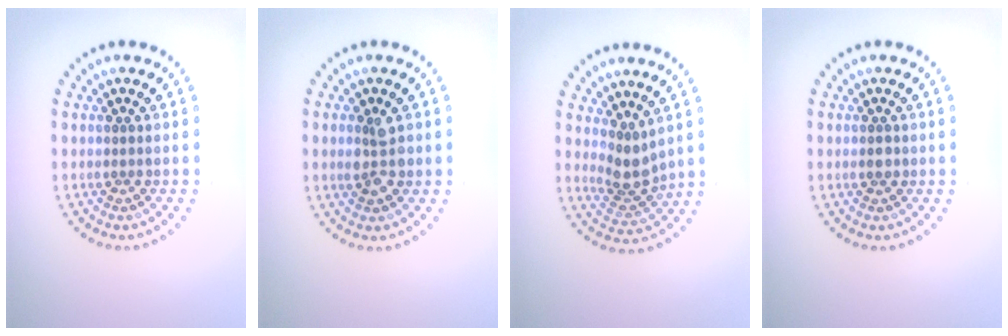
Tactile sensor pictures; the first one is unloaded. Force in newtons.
{"total": 2.4, "press": 2.4, "slide": 0.1}
{"total": 2.7, "press": 2.1, "slide": 1.8}
{"total": 1.0, "press": 1.0, "slide": 0.1}